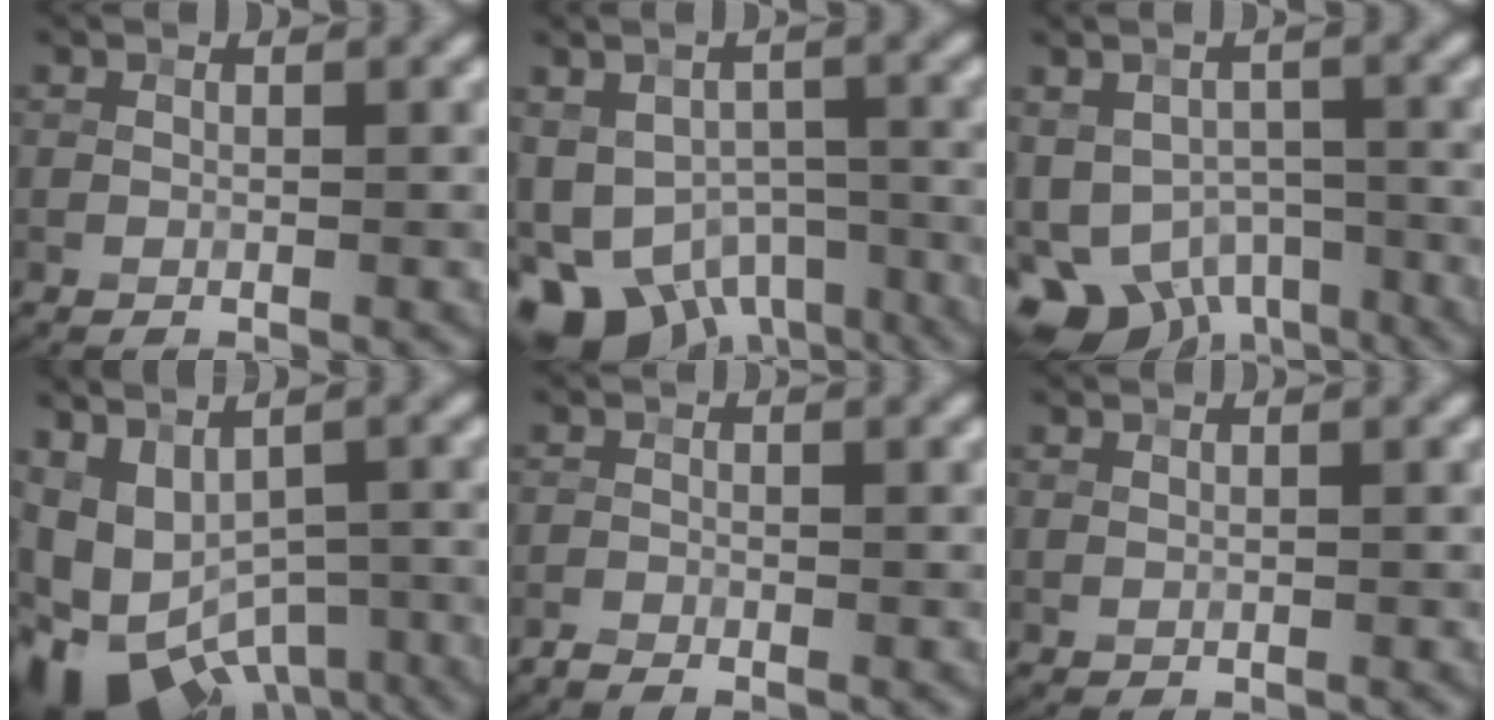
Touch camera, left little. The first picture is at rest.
{"total": 11.2, "force": [-7.5, 6.3, 5.4], "torque": [-0.091, -0.026, -0.107]}
{"total": 8.5, "force": [-5.4, 5.0, 4.4], "torque": [-0.066, -0.020, -0.081]}
{"total": 10.7, "force": [-4.6, 6.4, 7.3], "torque": [-0.119, -0.011, -0.043]}
{"total": 0.9, "force": [-0.9, 0.1, 0.1], "torque": [0.000, 0.000, -0.019]}
{"total": 0.0}